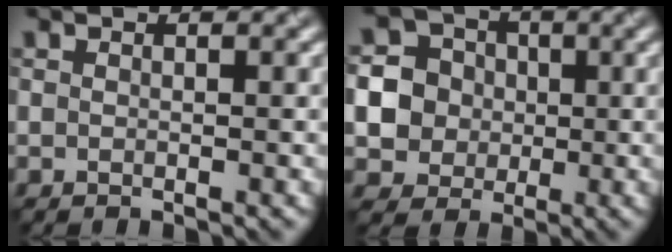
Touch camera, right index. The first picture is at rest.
{"total": 7.8, "force": [0.0, 7.5, 2.2], "torque": [-0.054, 0.020, -0.002]}